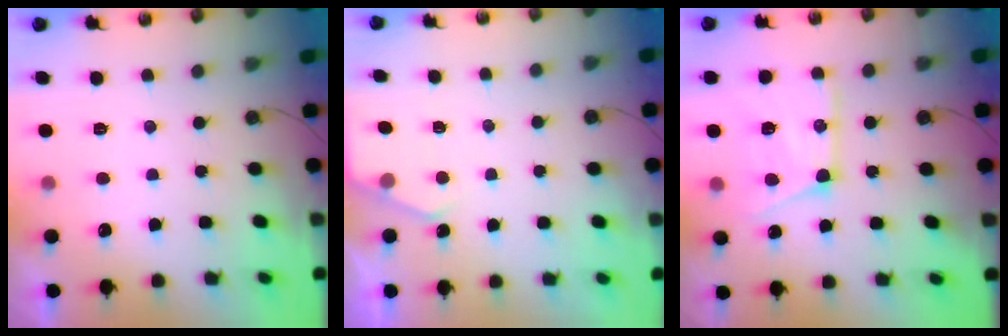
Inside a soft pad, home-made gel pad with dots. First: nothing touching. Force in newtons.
{"total": 3.9, "press": 3.9, "slide": 0.5}
{"total": 17.2, "press": 17.1, "slide": 1.2}